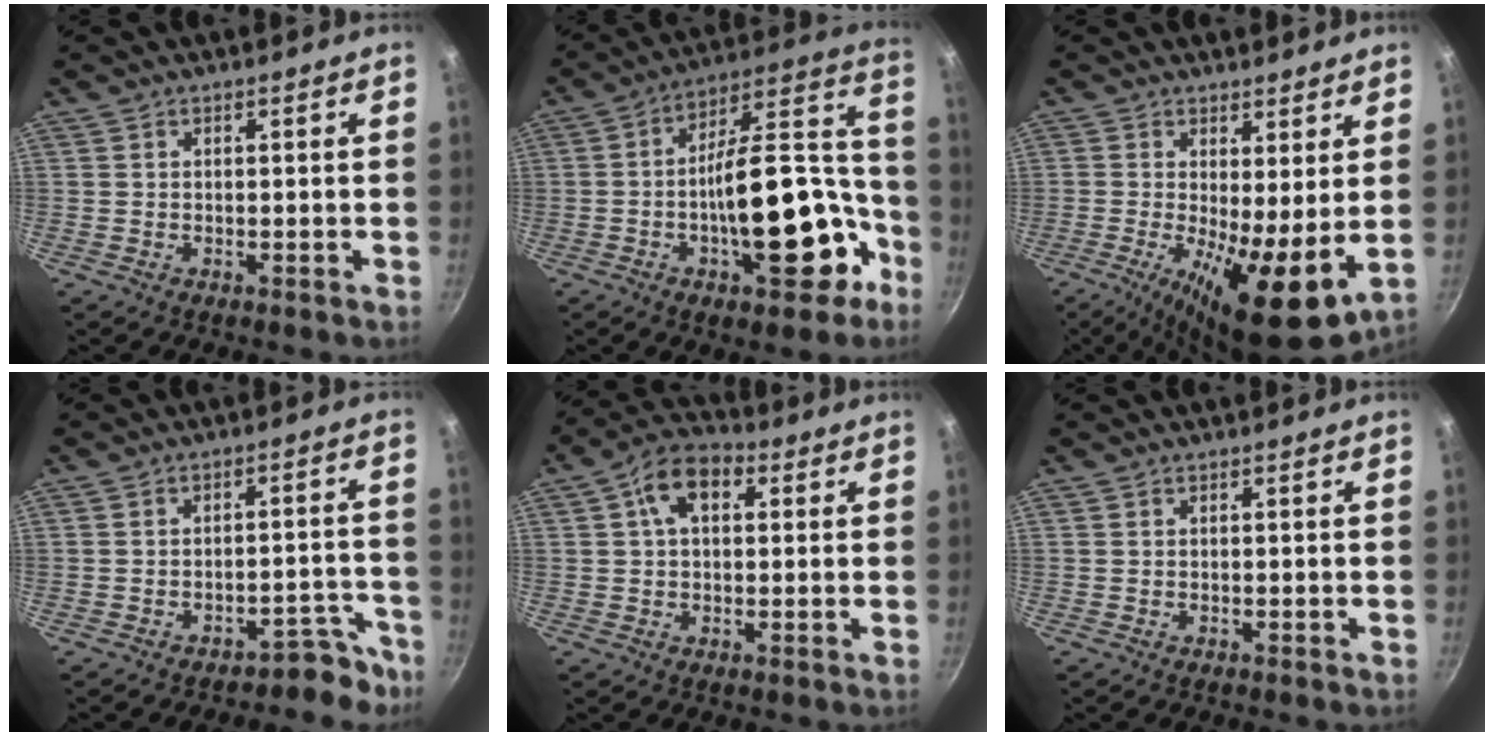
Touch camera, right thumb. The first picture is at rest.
{"total": 23.5, "force": [-8.0, 10.9, 19.2], "torque": [-0.234, 0.079, -0.115]}
{"total": 14.1, "force": [0.0, 4.7, 13.3], "torque": [-0.203, -0.028, 0.005]}
{"total": 6.0, "force": [-4.8, 3.0, 2.1], "torque": [0.030, 0.070, -0.052]}
{"total": 9.2, "force": [2.7, 5.9, 6.5], "torque": [-0.084, 0.017, 0.030]}
{"total": 0.0}